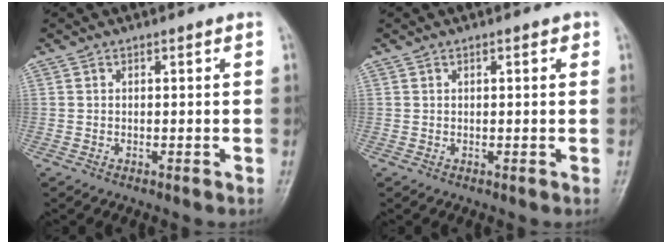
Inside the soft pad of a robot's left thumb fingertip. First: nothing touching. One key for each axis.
{"total": 1.3, "fx": 0.5, "fy": 0.4, "fz": 1.1, "tx": -0.014, "ty": 0.002, "tz": 0.005}